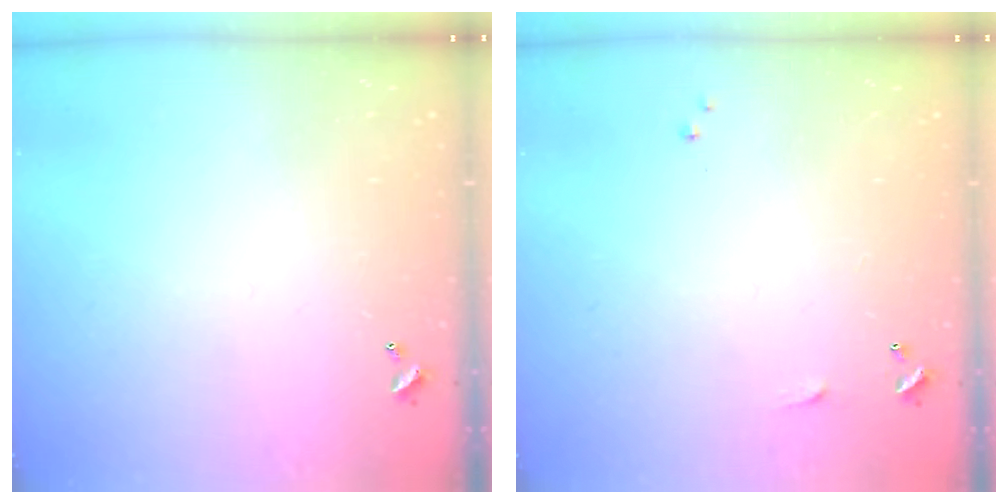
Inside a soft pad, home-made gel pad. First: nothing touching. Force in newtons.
{"total": 4.2, "press": 4.2, "slide": 0.6}